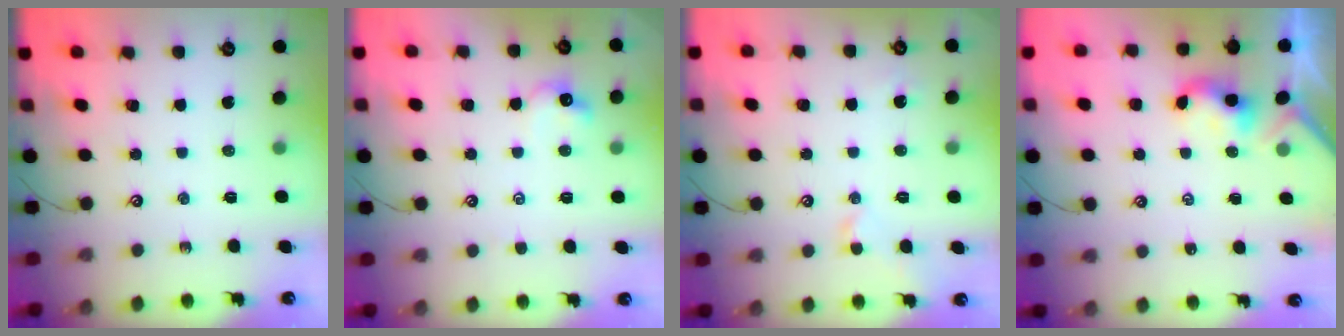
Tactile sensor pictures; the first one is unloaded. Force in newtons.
{"total": 2.1, "press": 2.0, "slide": 0.7}
{"total": 0.5, "press": 0.1, "slide": 0.5}
{"total": 2.2, "press": 2.2, "slide": 0.2}